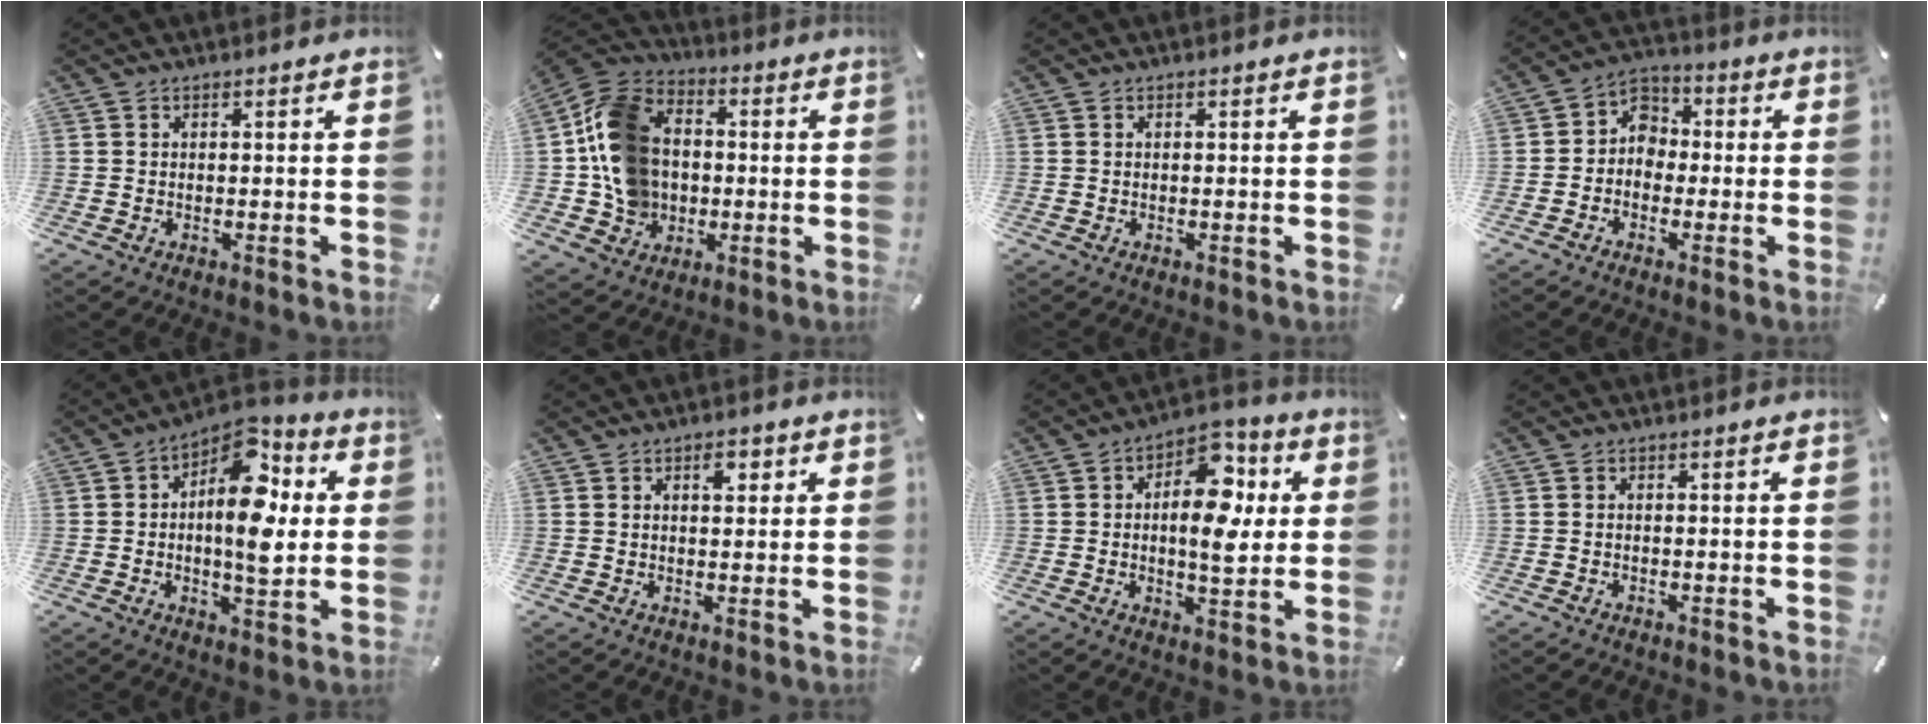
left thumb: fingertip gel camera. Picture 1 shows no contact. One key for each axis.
{"total": 14.7, "fx": -0.9, "fy": 12.9, "fz": 7.0, "tx": -0.161, "ty": 0.019, "tz": -0.011}
{"total": 0.0}
{"total": 5.8, "fx": -1.9, "fy": 5.2, "fz": 1.9, "tx": -0.045, "ty": 0.020, "tz": -0.040}
{"total": 14.6, "fx": 3.1, "fy": 8.1, "fz": 11.7, "tx": -0.168, "ty": -0.030, "tz": 0.049}
{"total": 3.3, "fx": 1.3, "fy": 2.0, "fz": 2.3, "tx": -0.017, "ty": -0.007, "tz": 0.014}
{"total": 12.5, "fx": 2.8, "fy": 7.4, "fz": 9.7, "tx": -0.124, "ty": -0.022, "tz": 0.046}
{"total": 0.5, "fx": -0.3, "fy": 0.4, "fz": 0.1, "tx": -0.002, "ty": 0.002, "tz": -0.008}